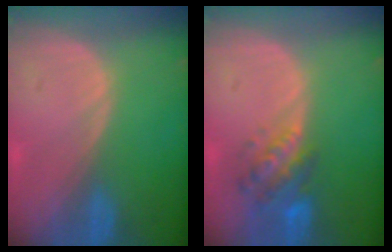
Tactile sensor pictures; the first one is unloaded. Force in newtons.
{"total": 6.1, "press": 5.7, "slide": 2.3}